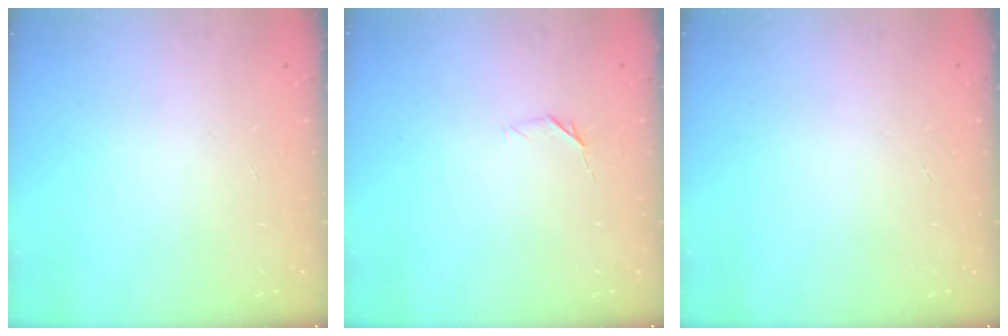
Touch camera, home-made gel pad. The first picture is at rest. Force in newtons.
{"total": 4.0, "press": 3.9, "slide": 1.0}
{"total": 0.0}